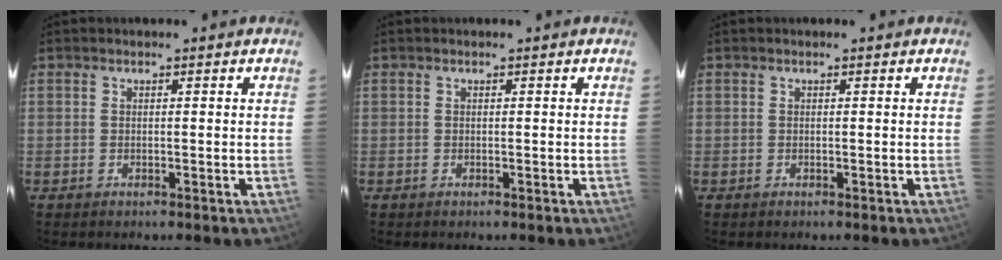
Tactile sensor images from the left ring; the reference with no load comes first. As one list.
[{"total": 0.0}, {"total": 0.0}]